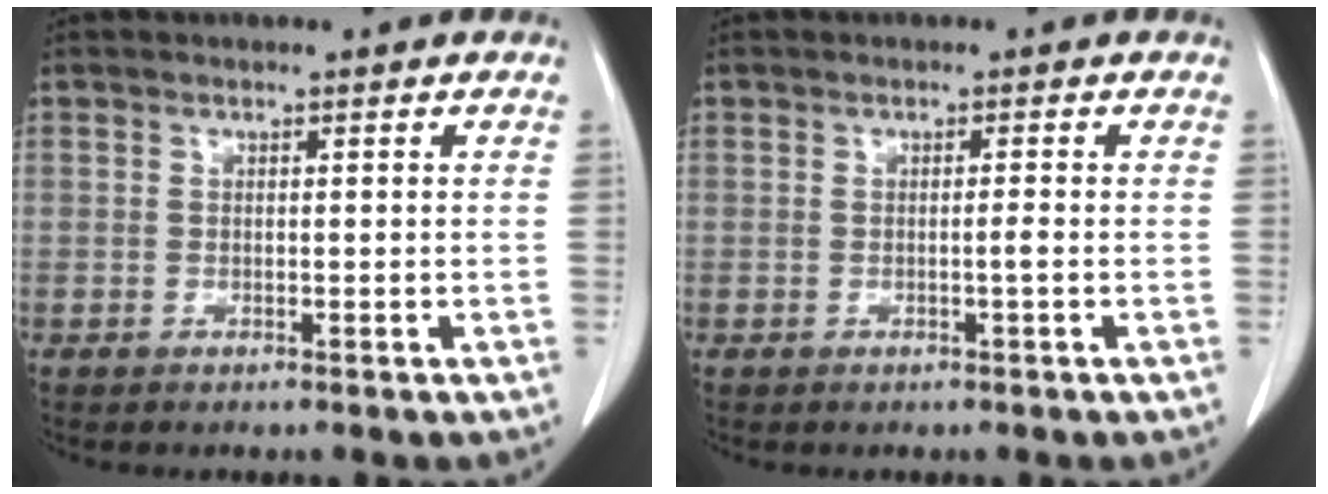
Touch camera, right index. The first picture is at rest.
{"total": 1.0, "force": [-0.3, -0.2, 0.9], "torque": [-0.014, -0.001, -0.005]}